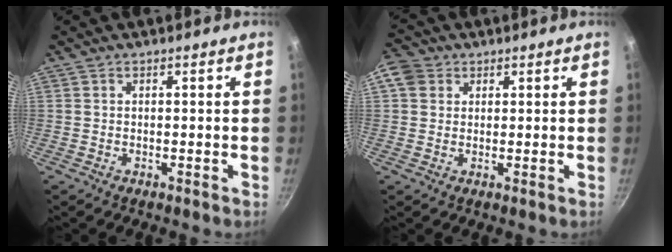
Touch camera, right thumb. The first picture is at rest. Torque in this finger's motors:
{"motor_torque": [0.08, 0.27, 1.08, 0.02, 0.45]}